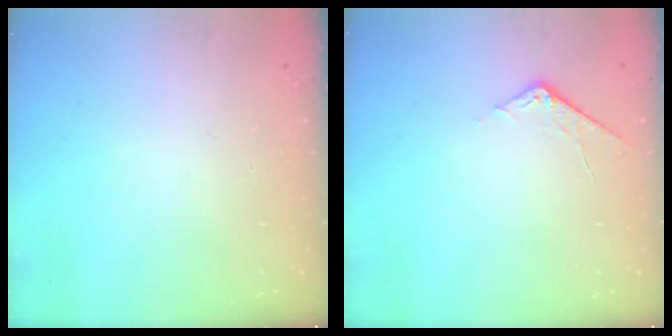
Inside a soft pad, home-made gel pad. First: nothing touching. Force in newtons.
{"total": 6.1, "press": 6.0, "slide": 0.7}